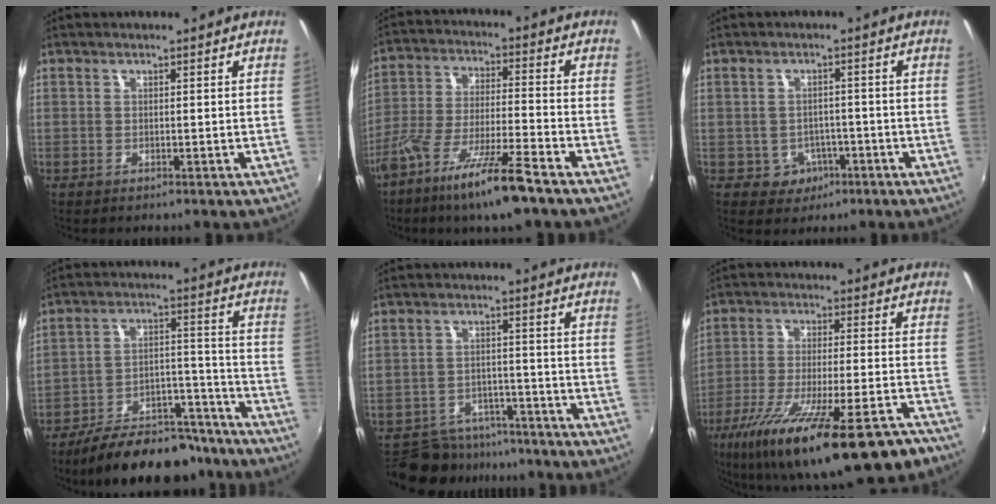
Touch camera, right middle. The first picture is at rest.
{"total": 13.4, "force": [-9.0, 1.1, 9.8], "torque": [-0.195, -0.027, -0.165]}
{"total": 4.6, "force": [-1.9, 4.1, 0.9], "torque": [-0.030, 0.008, -0.019]}
{"total": 18.7, "force": [-15.7, 6.8, 7.7], "torque": [-0.135, 0.022, -0.213]}
{"total": 9.9, "force": [-8.7, 4.4, 1.9], "torque": [-0.051, 0.007, -0.126]}
{"total": 25.8, "force": [-17.8, 5.7, 17.8], "torque": [-0.309, -0.071, -0.268]}